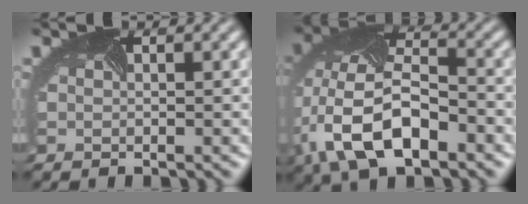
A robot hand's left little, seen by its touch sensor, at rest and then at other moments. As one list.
[{"total": 10.8, "force": [-4.2, 6.0, 7.9], "torque": [-0.173, -0.010, -0.074]}]